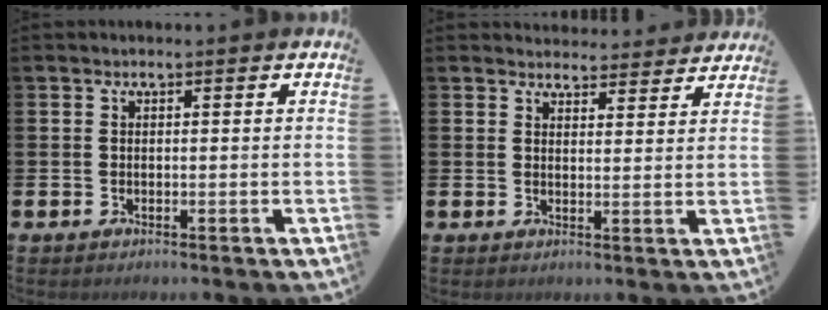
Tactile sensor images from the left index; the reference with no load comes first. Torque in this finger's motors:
{"motor_torque": [0.13, -1.63, 0.03, 0.00]}